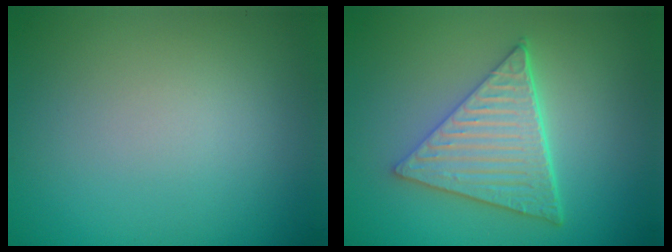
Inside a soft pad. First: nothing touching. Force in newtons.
{"total": 6.1, "press": 4.5, "slide": 4.1}